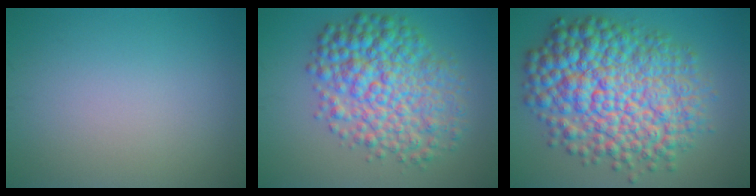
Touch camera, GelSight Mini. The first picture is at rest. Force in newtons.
{"total": 8.4, "press": 8.4, "slide": 0.1}
{"total": 12.7, "press": 12.7, "slide": 0.1}